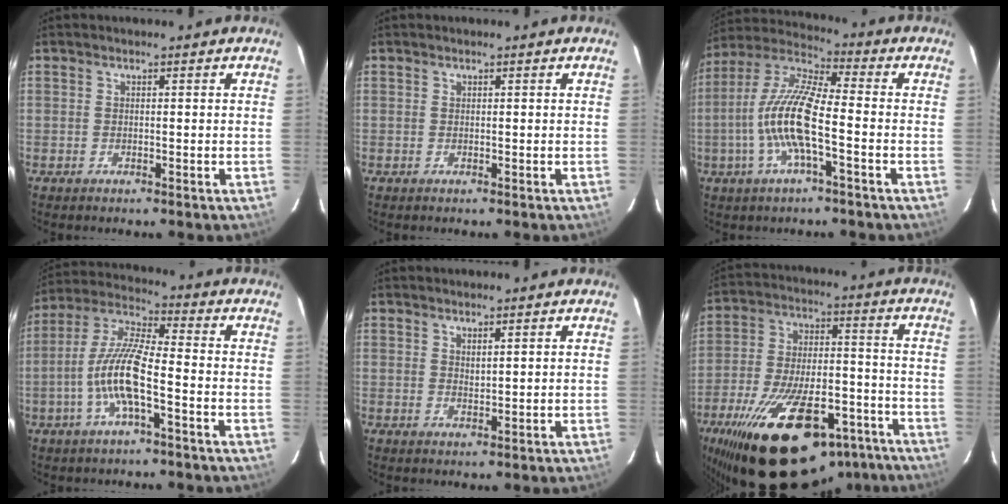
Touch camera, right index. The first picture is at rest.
{"total": 0.0}
{"total": 13.5, "force": [-3.3, 2.6, 12.8], "torque": [-0.262, 0.003, -0.069]}
{"total": 11.2, "force": [-3.6, 2.0, 10.4], "torque": [-0.220, 0.003, -0.072]}
{"total": 1.6, "force": [1.1, 0.5, 1.1], "torque": [-0.016, 0.001, 0.019]}
{"total": 30.5, "force": [-20.7, 12.7, 18.3], "torque": [-0.327, -0.013, -0.296]}